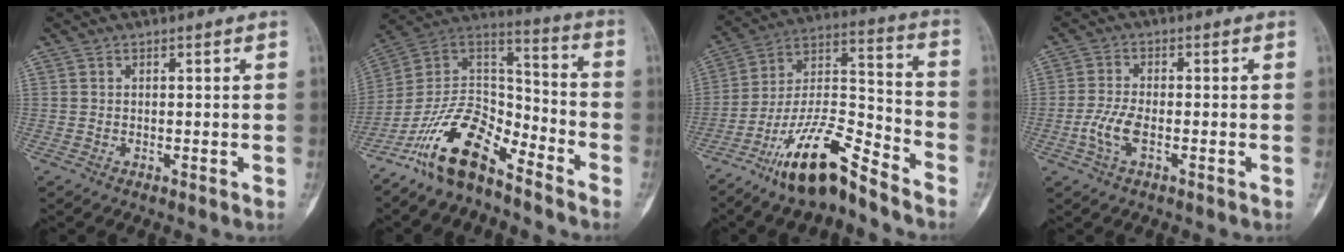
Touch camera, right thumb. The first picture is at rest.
{"total": 16.2, "force": [-11.3, 6.6, 9.4], "torque": [-0.152, 0.096, -0.219]}
{"total": 16.1, "force": [-11.9, 4.0, 10.1], "torque": [-0.177, 0.088, -0.220]}
{"total": 4.8, "force": [-1.6, 1.9, 4.1], "torque": [-0.099, 0.008, -0.032]}